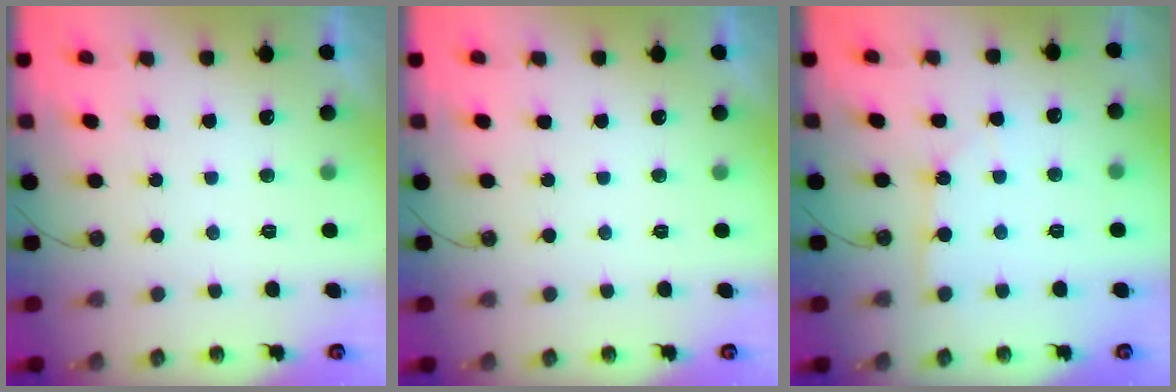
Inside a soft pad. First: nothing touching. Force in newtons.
{"total": 0.0}
{"total": 3.1, "press": 3.0, "slide": 0.4}